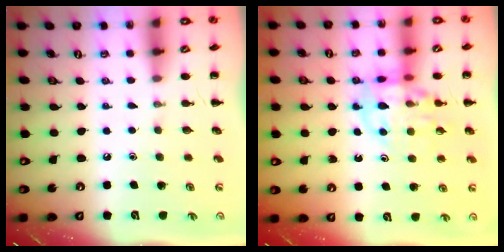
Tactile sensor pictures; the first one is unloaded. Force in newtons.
{"total": 13.1, "press": 12.9, "slide": 2.6}